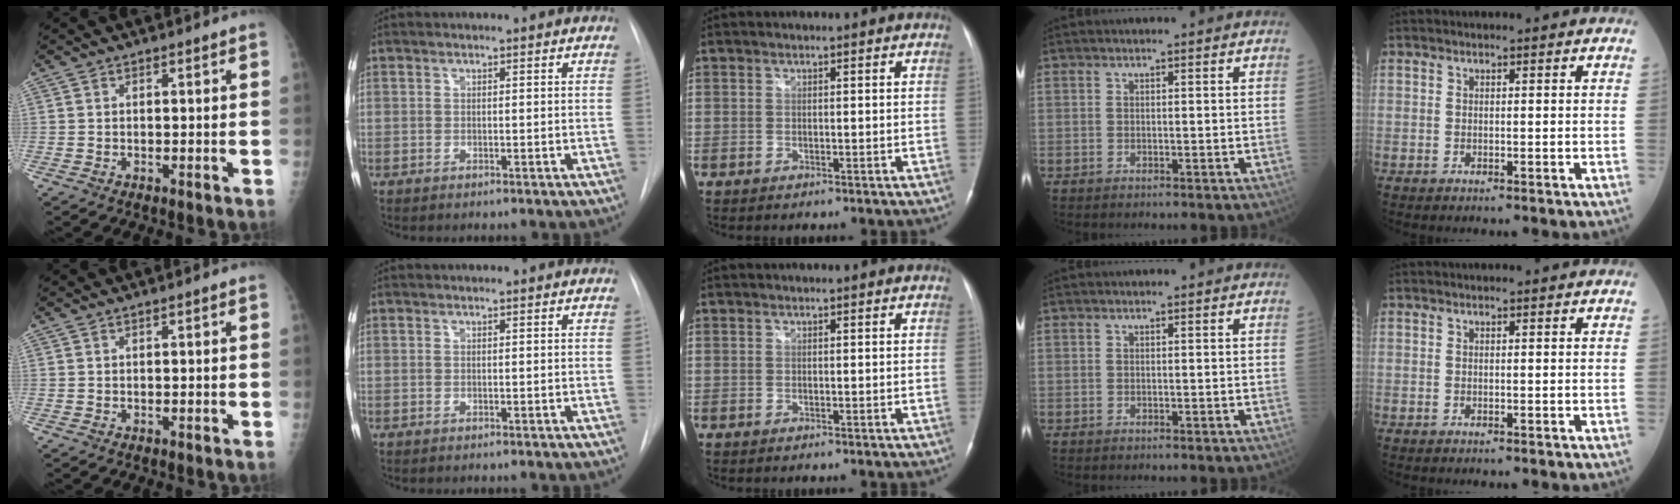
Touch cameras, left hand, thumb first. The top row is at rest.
{}